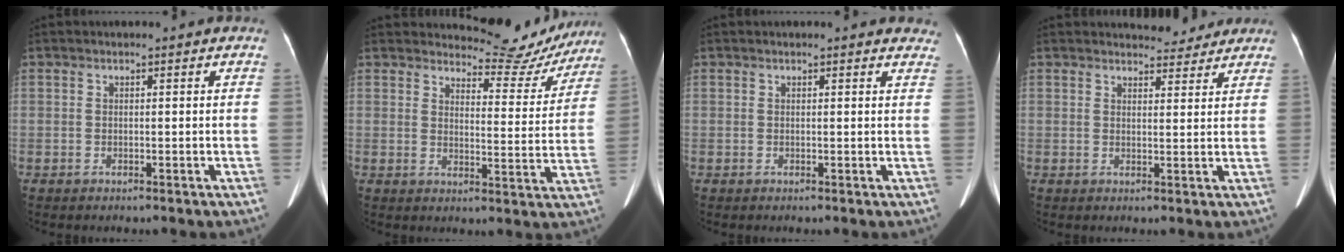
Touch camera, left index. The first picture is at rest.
{"total": 10.9, "force": [10.6, 2.4, 0.4], "torque": [0.007, -0.027, 0.118]}
{"total": 8.4, "force": [7.8, 2.2, 2.1], "torque": [0.000, 0.012, 0.067]}
{"total": 5.4, "force": [5.2, 1.5, 0.7], "torque": [-0.002, 0.003, 0.060]}